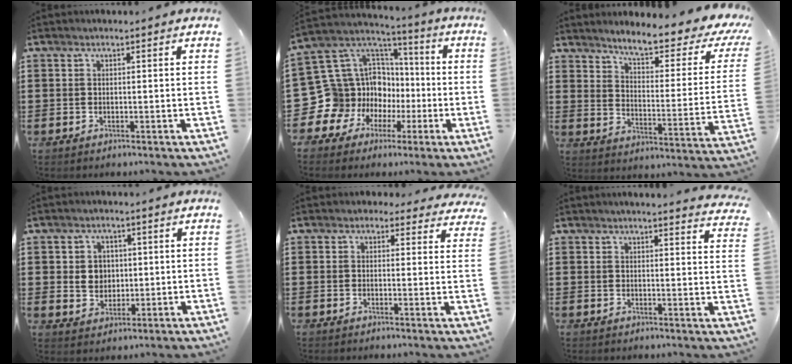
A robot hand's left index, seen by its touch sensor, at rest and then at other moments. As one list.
[{"total": 14.4, "force": [-3.9, 13.6, 2.3], "torque": [-0.116, -0.035, -0.030]}, {"total": 6.5, "force": [5.3, 0.4, 3.7], "torque": [-0.079, -0.042, 0.081]}, {"total": 3.8, "force": [0.4, 3.5, 1.5], "torque": [-0.036, 0.006, 0.003]}, {"total": 1.8, "force": [1.4, 1.0, 0.5], "torque": [-0.009, 0.001, 0.024]}, {"total": 2.7, "force": [2.6, -0.5, 0.4], "torque": [-0.009, -0.017, 0.047]}]